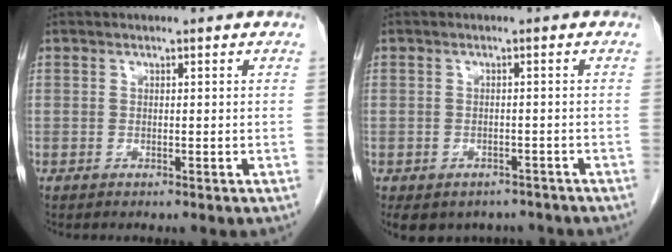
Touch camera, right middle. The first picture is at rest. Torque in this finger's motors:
{"motor_torque": [0.10, -0.07, 0.02, 0.01]}